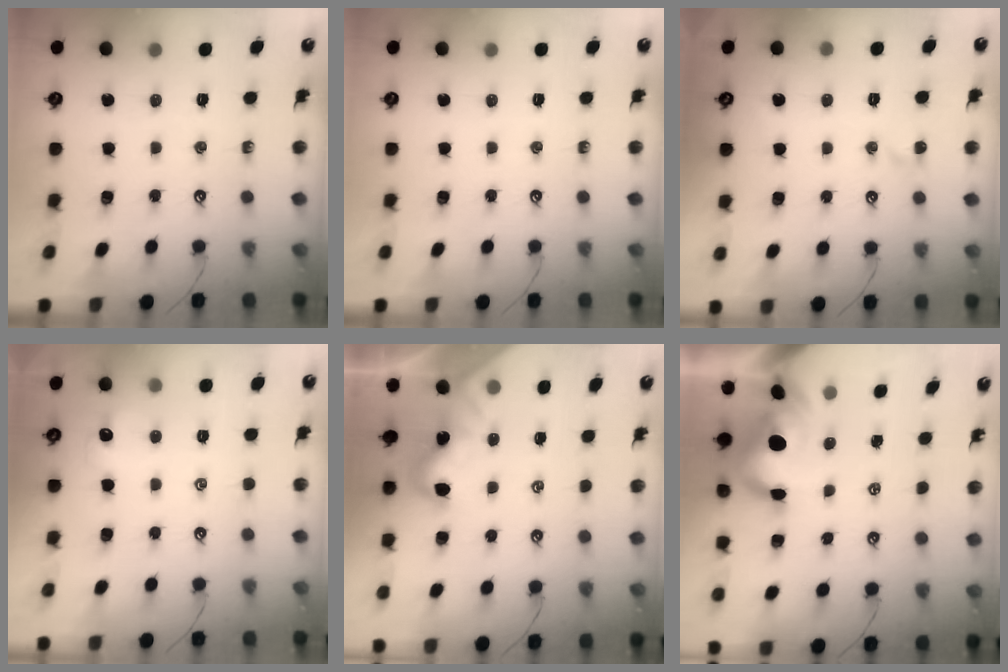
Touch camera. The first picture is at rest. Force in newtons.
{"total": 0.0}
{"total": 1.3, "press": 1.3, "slide": 0.1}
{"total": 1.7, "press": 1.6, "slide": 0.5}
{"total": 1.8, "press": 1.8, "slide": 0.5}
{"total": 13.7, "press": 13.6, "slide": 1.9}